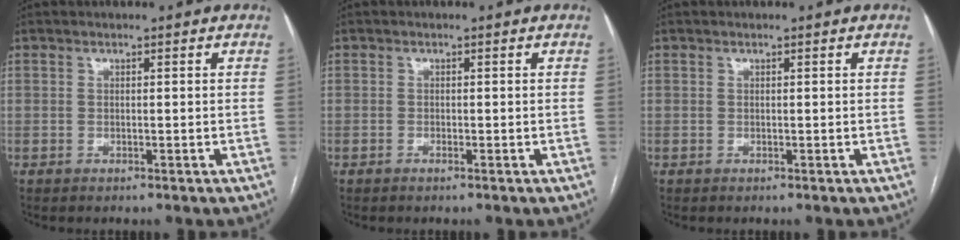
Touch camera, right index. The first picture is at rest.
{"total": 0.5, "force": [-0.4, 0.1, 0.3], "torque": [-0.006, 0.000, -0.006]}
{"total": 0.0}